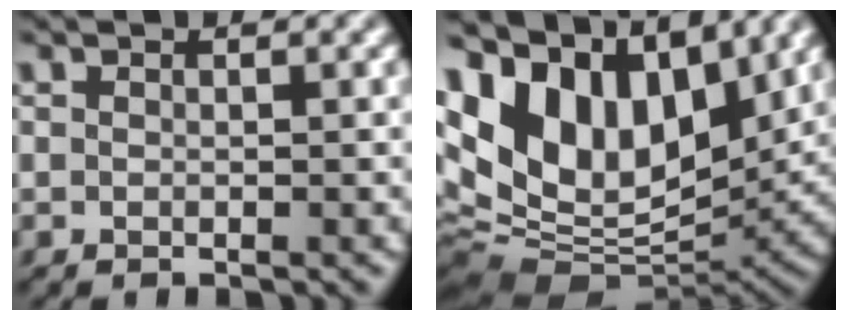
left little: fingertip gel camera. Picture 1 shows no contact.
{"total": 15.2, "force": [5.0, 9.2, 11.0], "torque": [-0.232, 0.028, 0.087]}